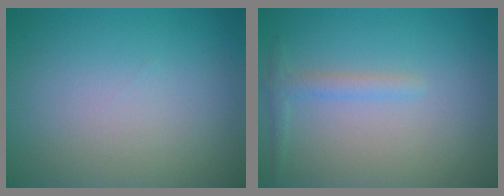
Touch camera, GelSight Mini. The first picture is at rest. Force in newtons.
{"total": 1.4, "press": 1.4, "slide": 0.1}